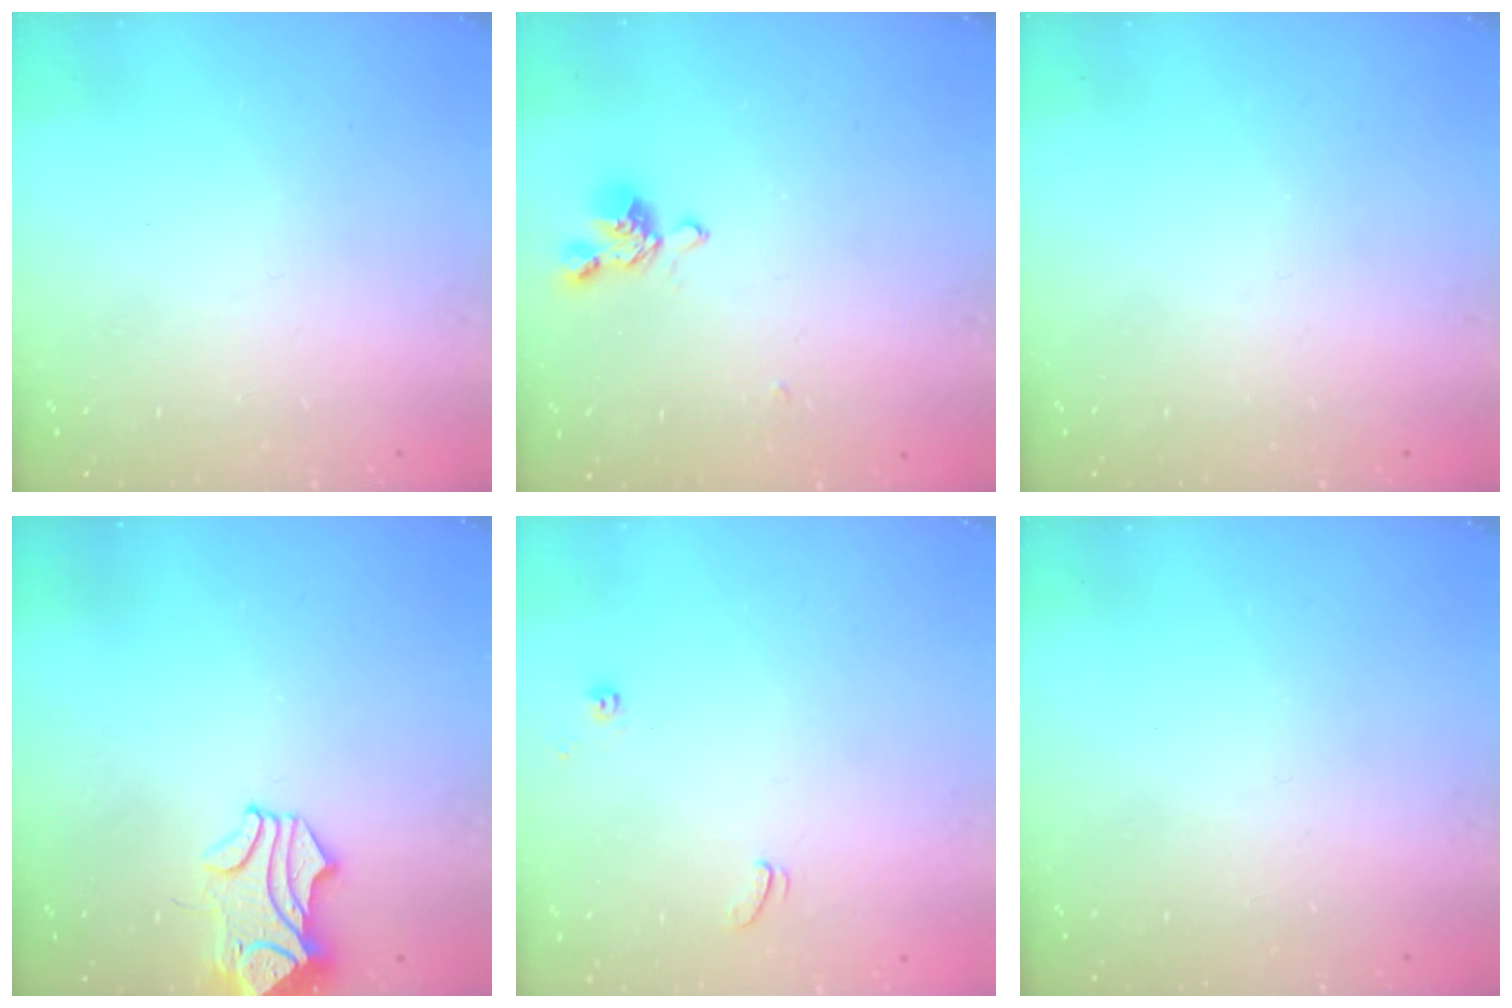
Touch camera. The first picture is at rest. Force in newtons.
{"total": 2.0, "press": 1.8, "slide": 0.8}
{"total": 0.0}
{"total": 1.4, "press": 0.9, "slide": 1.1}
{"total": 1.4, "press": 1.4, "slide": 0.3}
{"total": 0.0}